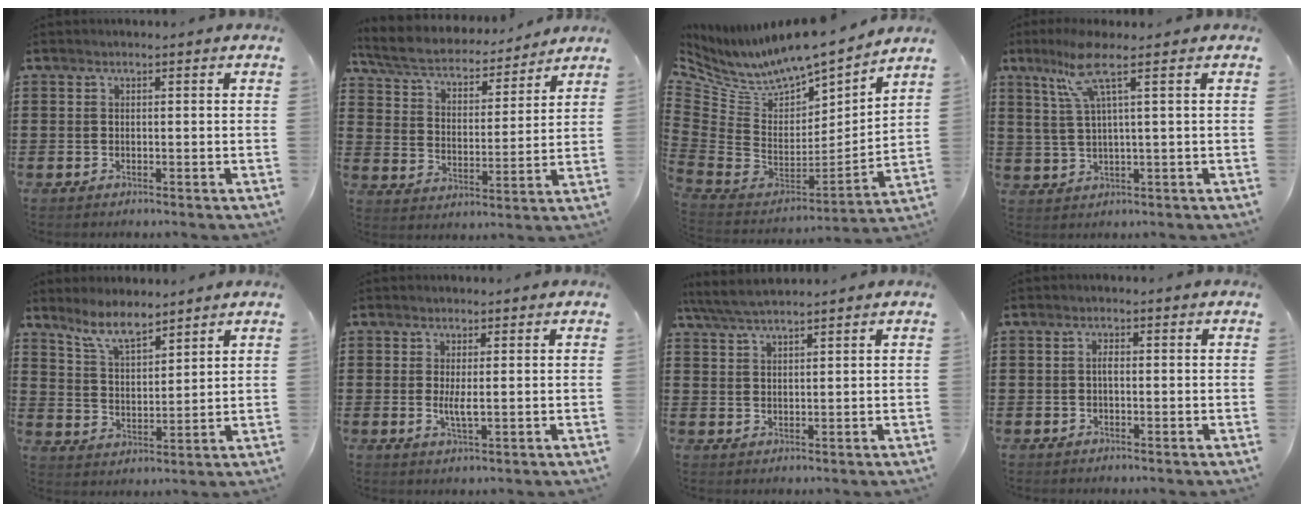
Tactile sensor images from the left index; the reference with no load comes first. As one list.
[{"total": 5.7, "force": [5.2, 1.2, 2.0], "torque": [-0.064, -0.032, 0.087]}, {"total": 7.8, "force": [7.0, 2.6, 2.5], "torque": [-0.089, -0.066, 0.121]}, {"total": 6.9, "force": [3.4, -0.1, 5.9], "torque": [-0.140, -0.005, 0.054]}, {"total": 6.8, "force": [5.9, 1.6, 3.0], "torque": [-0.077, -0.016, 0.109]}, {"total": 2.9, "force": [0.2, 0.5, 2.9], "torque": [-0.052, -0.003, 0.004]}, {"total": 3.9, "force": [3.5, 0.9, 1.6], "torque": [-0.042, -0.003, 0.066]}, {"total": 1.4, "force": [0.1, 0.6, 1.2], "torque": [-0.024, 0.003, 0.001]}]